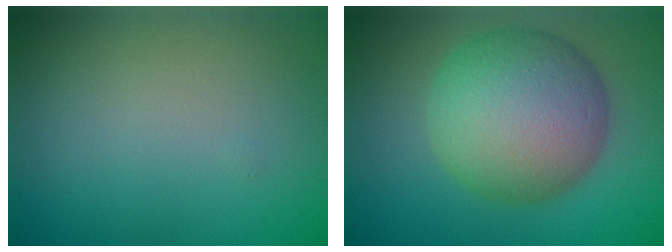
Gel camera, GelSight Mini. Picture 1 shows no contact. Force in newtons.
{"total": 10.4, "press": 10.4, "slide": 0.3}